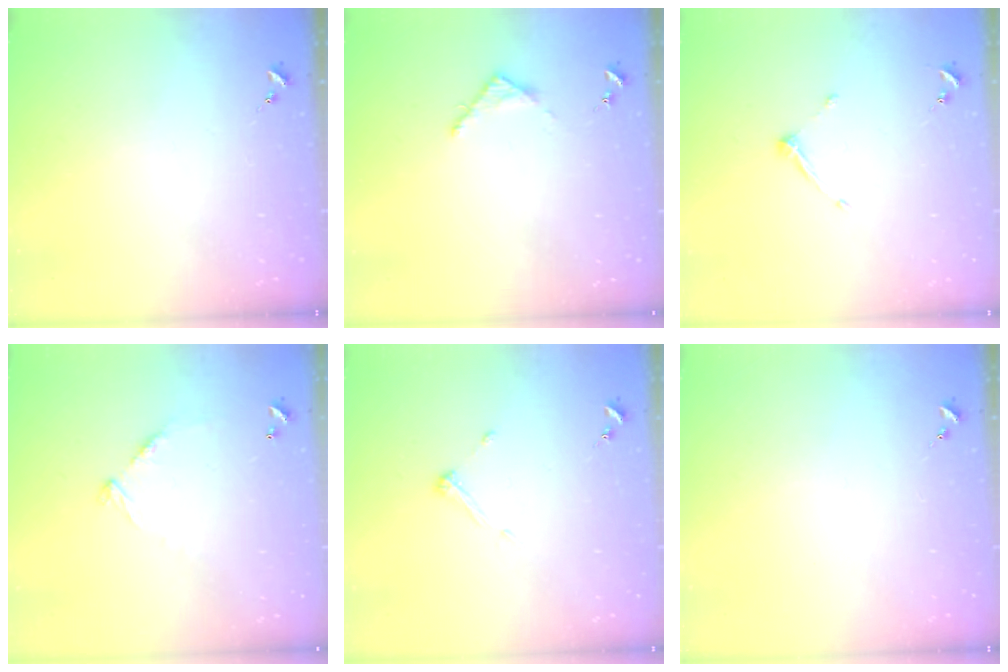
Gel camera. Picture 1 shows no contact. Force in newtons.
{"total": 3.5, "press": 3.5, "slide": 0.3}
{"total": 5.9, "press": 5.9, "slide": 0.6}
{"total": 8.8, "press": 8.8, "slide": 0.7}
{"total": 4.3, "press": 4.3, "slide": 0.2}
{"total": 0.0}